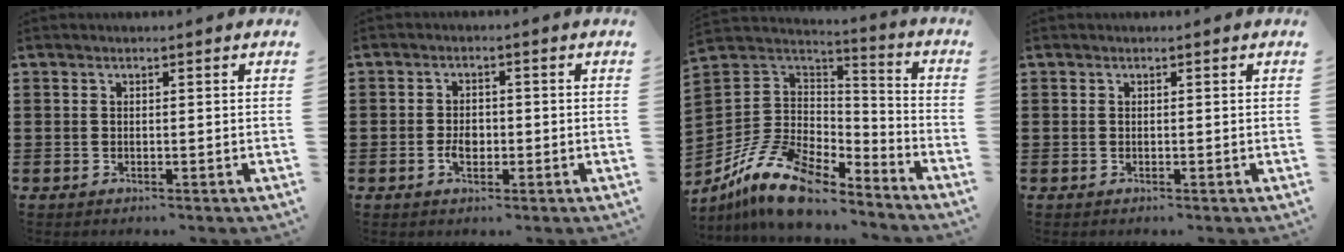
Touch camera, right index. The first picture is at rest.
{"total": 2.6, "force": [-0.7, 1.6, 1.9], "torque": [-0.035, 0.003, -0.013]}
{"total": 13.7, "force": [-9.5, 6.5, 7.4], "torque": [-0.184, 0.028, -0.182]}
{"total": 0.0}